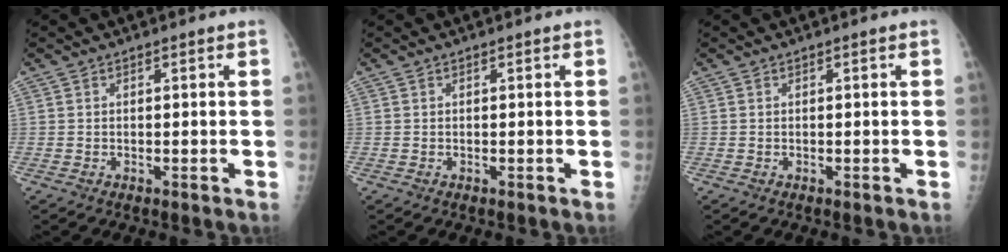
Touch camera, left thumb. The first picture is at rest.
{"total": 0.0}
{"total": 0.0}